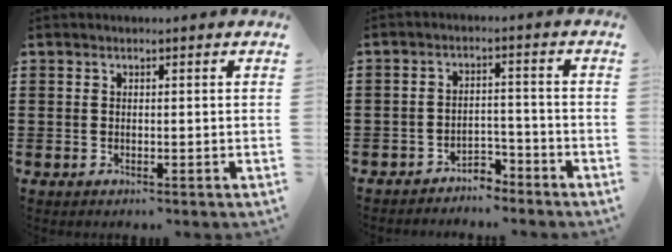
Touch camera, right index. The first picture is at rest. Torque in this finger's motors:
{"motor_torque": [-0.77, -0.40, -0.30, -0.06]}